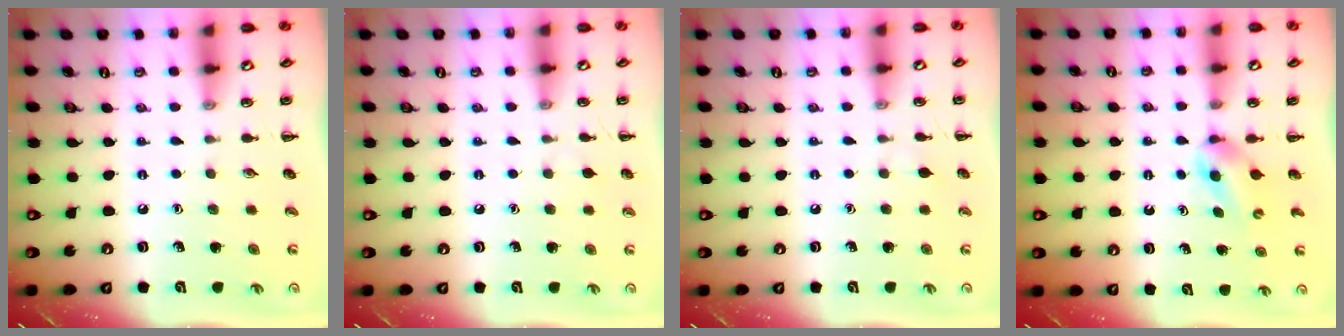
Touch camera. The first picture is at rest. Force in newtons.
{"total": 3.3, "press": 3.1, "slide": 1.1}
{"total": 2.7, "press": 2.5, "slide": 1.0}
{"total": 2.8, "press": 2.5, "slide": 1.3}